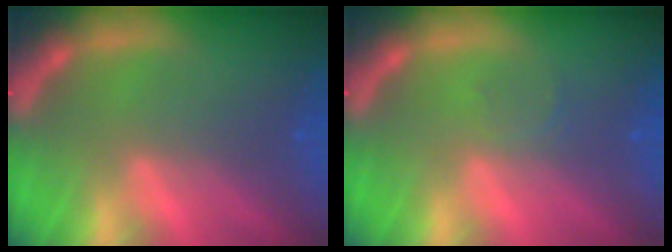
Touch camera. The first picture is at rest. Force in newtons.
{"total": 1.0}